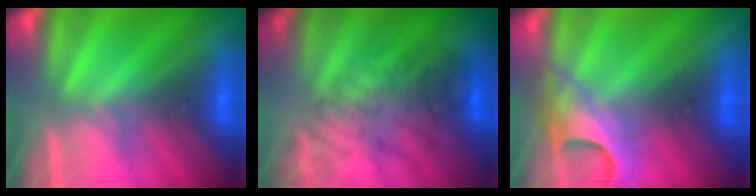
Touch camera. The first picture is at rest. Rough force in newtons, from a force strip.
{"total": 3.8}
{"total": 4.8}